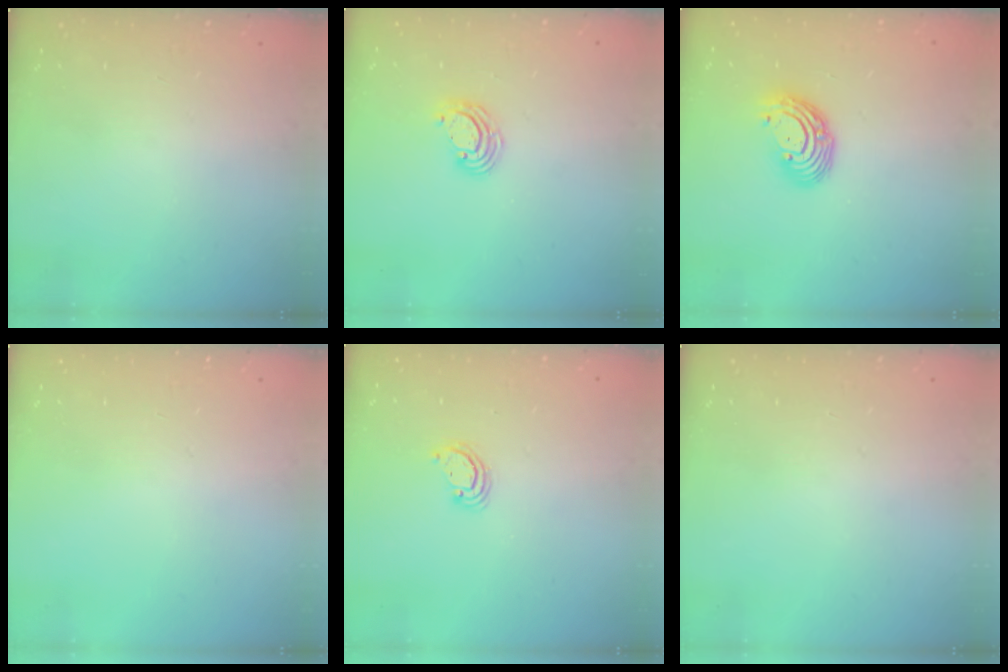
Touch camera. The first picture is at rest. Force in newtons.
{"total": 5.5, "press": 5.5, "slide": 0.2}
{"total": 9.0, "press": 8.8, "slide": 1.7}
{"total": 0.0}
{"total": 3.0, "press": 2.9, "slide": 0.3}
{"total": 0.0}